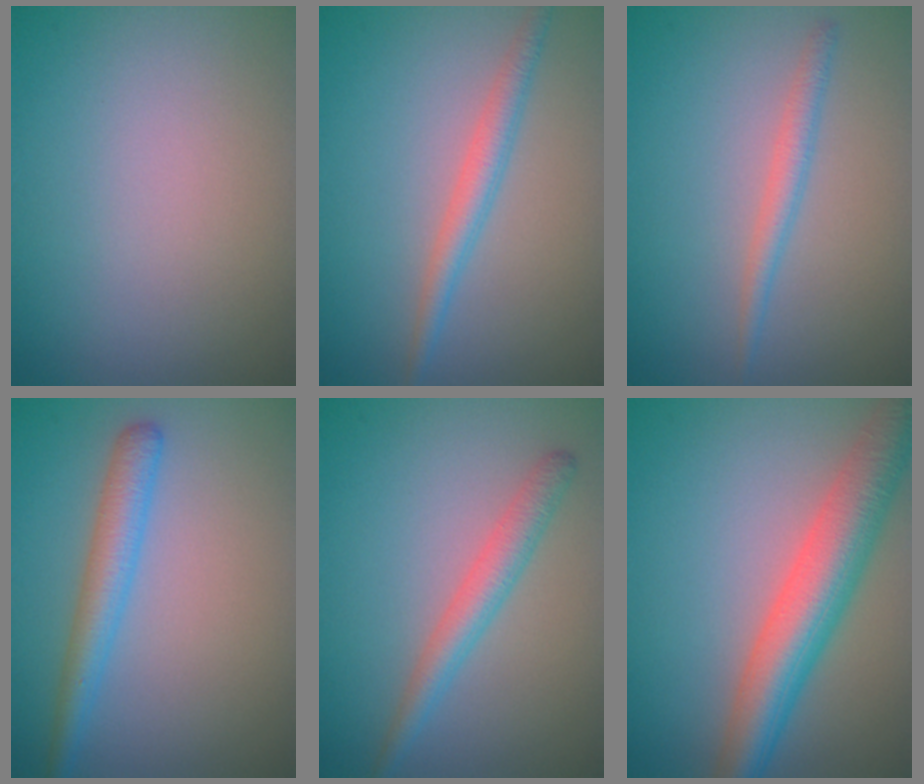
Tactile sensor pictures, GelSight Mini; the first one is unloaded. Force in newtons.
{"total": 2.5, "press": 2.5, "slide": 0.1}
{"total": 1.8, "press": 1.8, "slide": 0.0}
{"total": 3.4, "press": 3.4, "slide": 0.1}
{"total": 2.8, "press": 2.8, "slide": 0.0}
{"total": 7.5, "press": 7.5, "slide": 0.2}